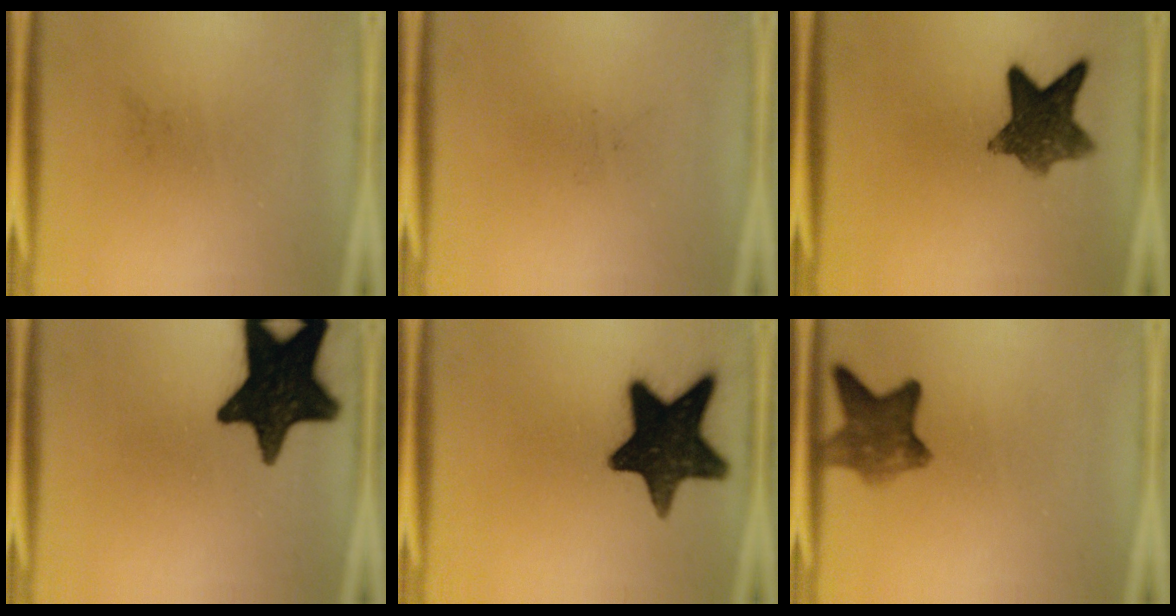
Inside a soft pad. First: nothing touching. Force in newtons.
{"total": 0.0}
{"total": 9.5}
{"total": 18.0}
{"total": 17.9}
{"total": 6.8}